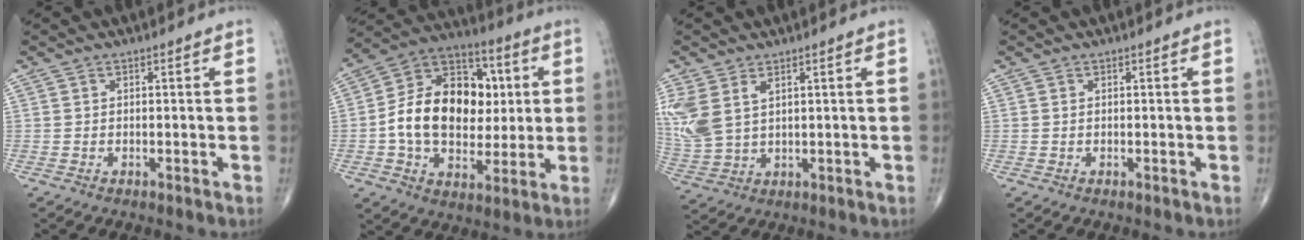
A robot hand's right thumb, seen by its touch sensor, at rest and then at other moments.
{"total": 20.5, "force": [0.9, 14.4, 14.6], "torque": [-0.206, 0.026, 0.015]}
{"total": 10.0, "force": [3.9, 6.0, 7.0], "torque": [-0.180, -0.005, 0.094]}
{"total": 0.0}